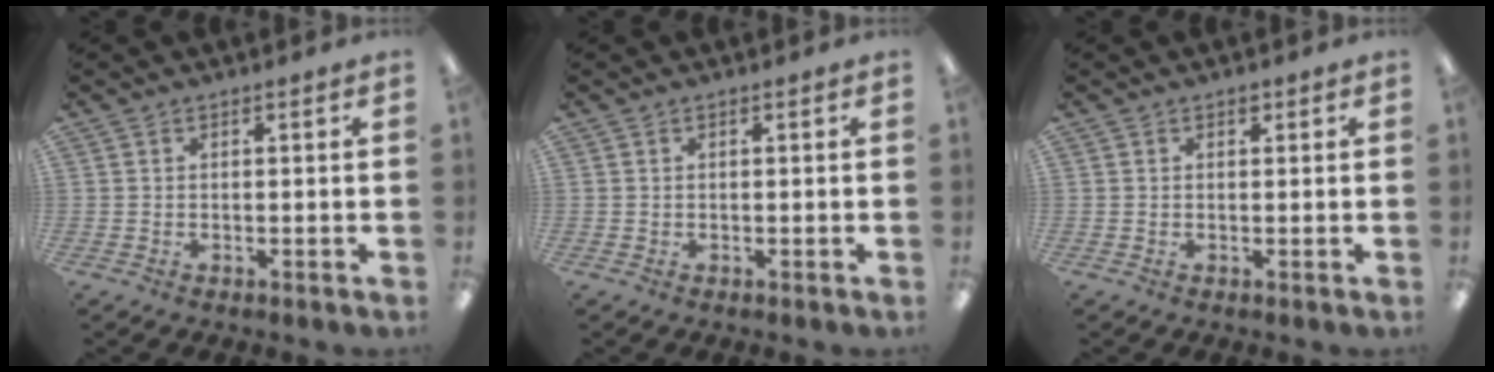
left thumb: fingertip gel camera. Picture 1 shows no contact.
{"total": 0.0}
{"total": 0.8, "force": [0.6, 0.5, 0.4], "torque": [-0.001, -0.002, 0.008]}